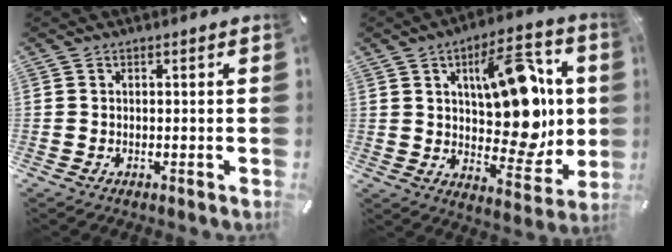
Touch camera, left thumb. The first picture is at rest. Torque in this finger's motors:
{"motor_torque": [0.88, 0.94, 0.84, 0.34, 0.22]}